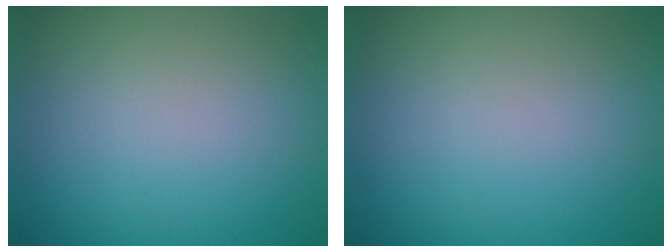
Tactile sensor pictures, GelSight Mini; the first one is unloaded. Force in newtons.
{"total": 0.0}